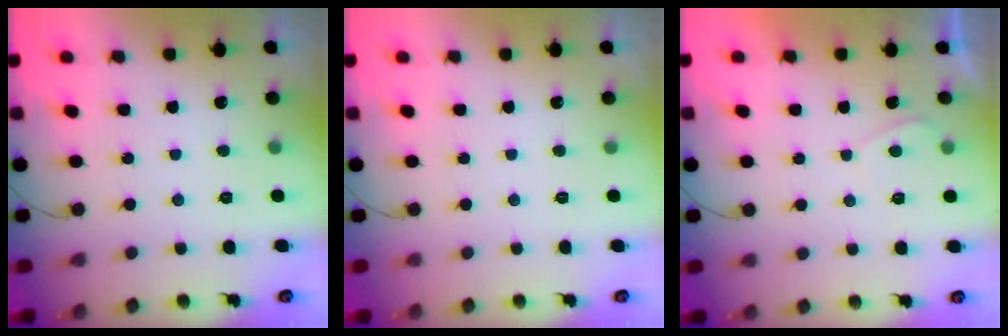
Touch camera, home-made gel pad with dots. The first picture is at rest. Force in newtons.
{"total": 0.0}
{"total": 0.0}